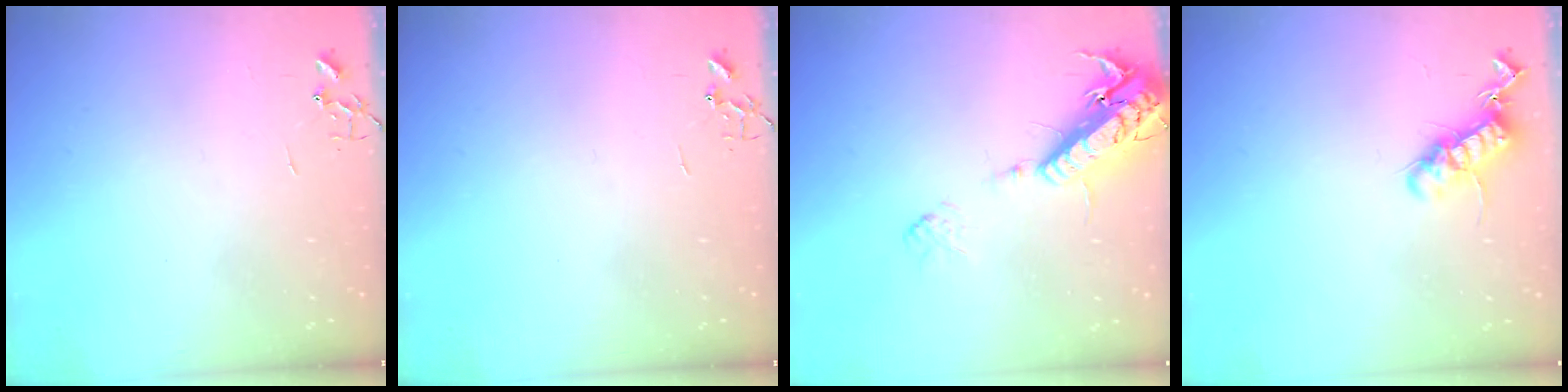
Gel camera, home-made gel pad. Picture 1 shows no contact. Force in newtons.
{"total": 0.0}
{"total": 16.4, "press": 15.9, "slide": 3.8}
{"total": 12.9, "press": 12.9, "slide": 0.3}